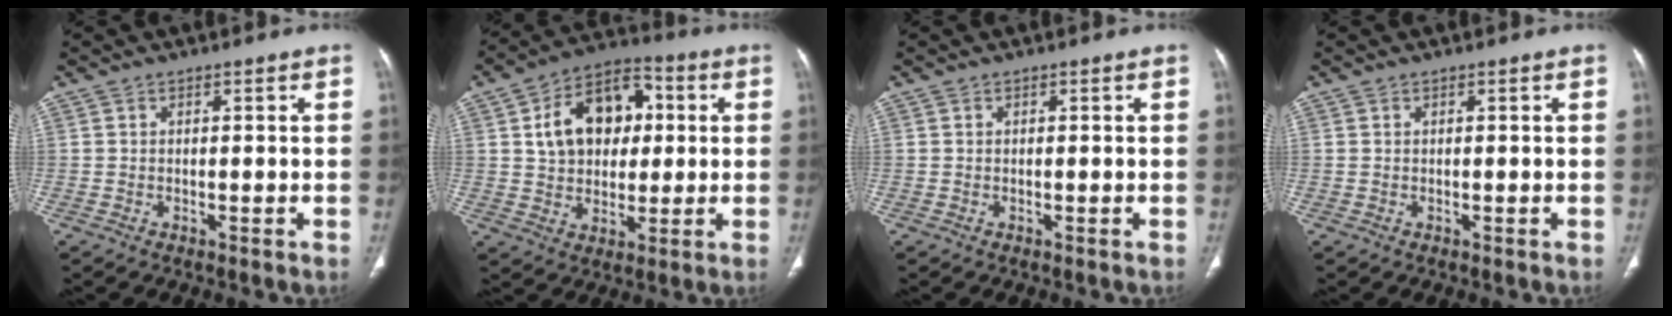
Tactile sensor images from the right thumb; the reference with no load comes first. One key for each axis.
{"total": 15.3, "fx": 3.0, "fy": 10.7, "fz": 10.4, "tx": -0.132, "ty": 0.014, "tz": 0.043}
{"total": 0.0}
{"total": 0.0}